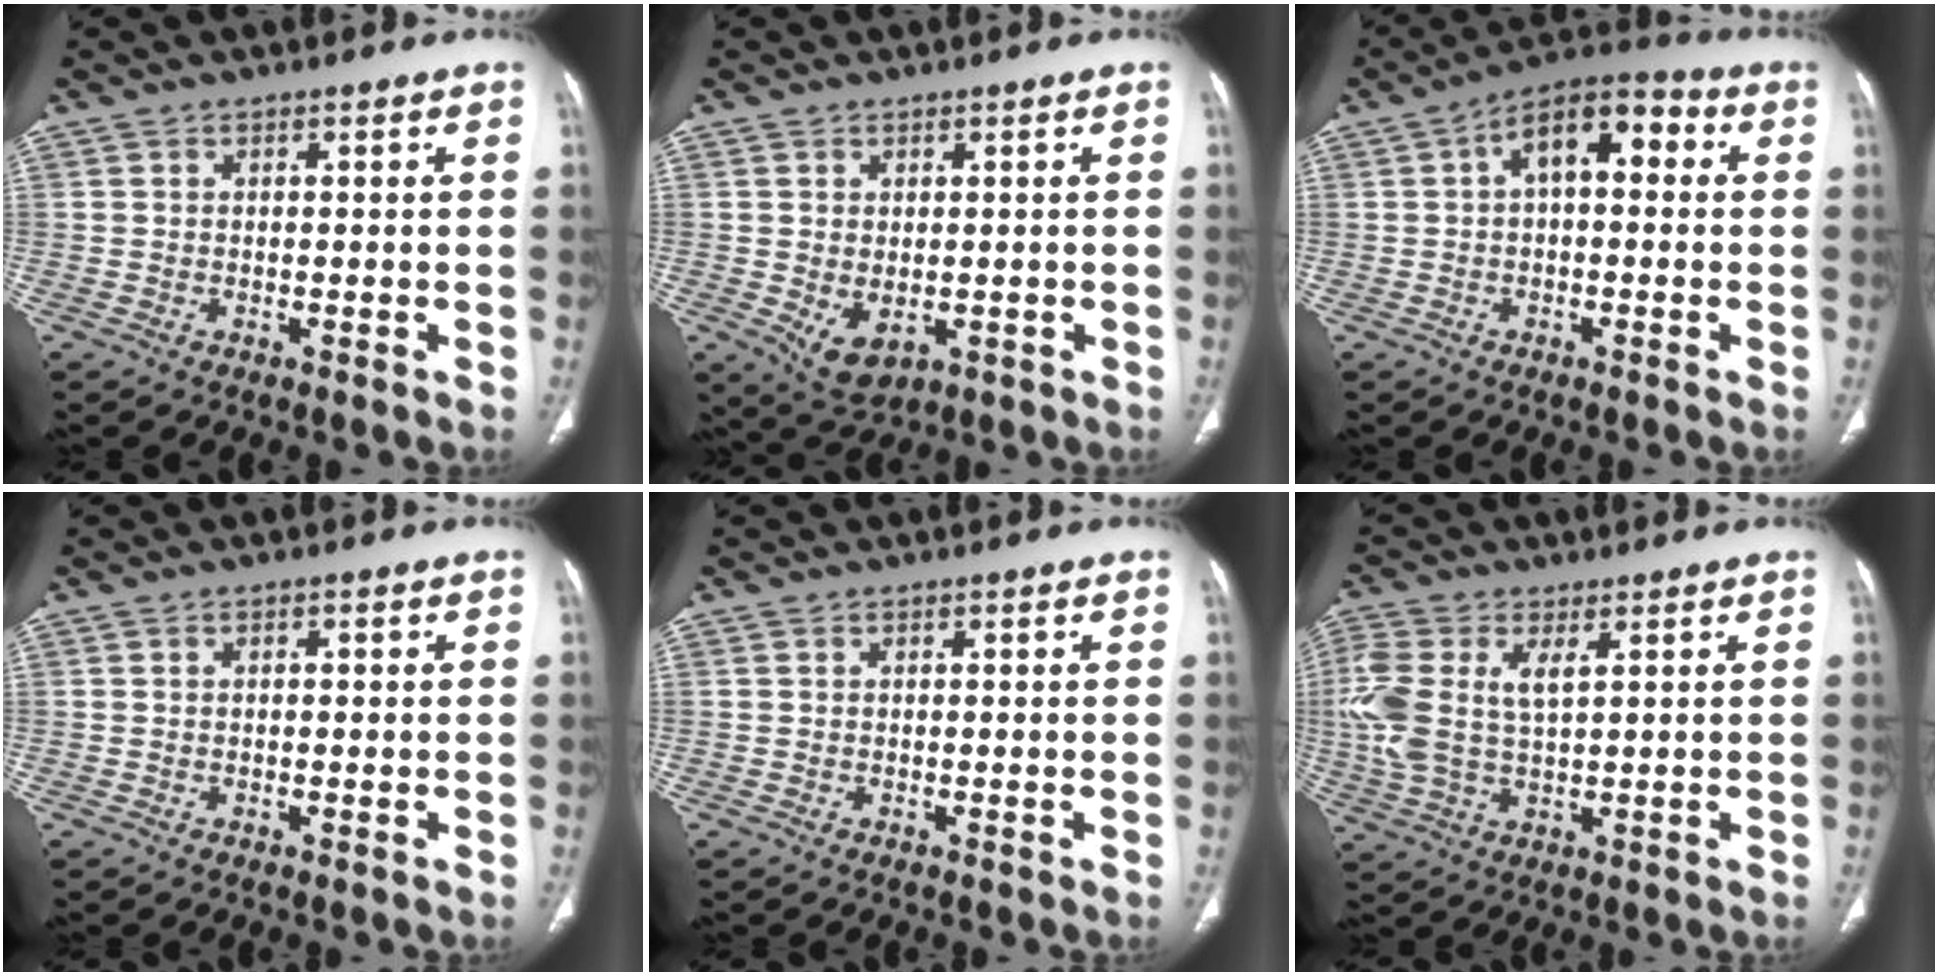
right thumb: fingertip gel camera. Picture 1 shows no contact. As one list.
[{"total": 5.4, "force": [-0.9, 3.5, 4.1], "torque": [-0.063, -0.011, 0.004]}, {"total": 10.4, "force": [1.9, 5.6, 8.6], "torque": [-0.114, 0.035, 0.018]}, {"total": 0.8, "force": [0.1, 0.3, 0.7], "torque": [-0.015, 0.003, 0.003]}, {"total": 0.0}, {"total": 11.1, "force": [2.6, 5.8, 9.1], "torque": [-0.229, 0.009, 0.057]}]